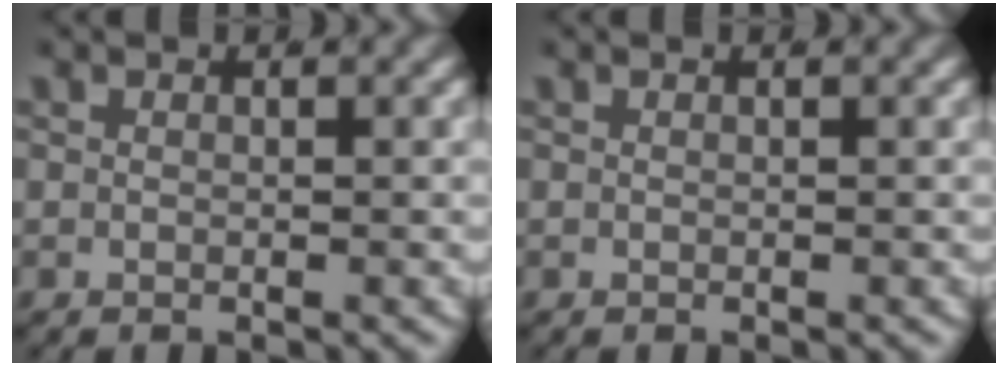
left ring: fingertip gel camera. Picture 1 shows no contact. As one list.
[{"total": 0.0}]